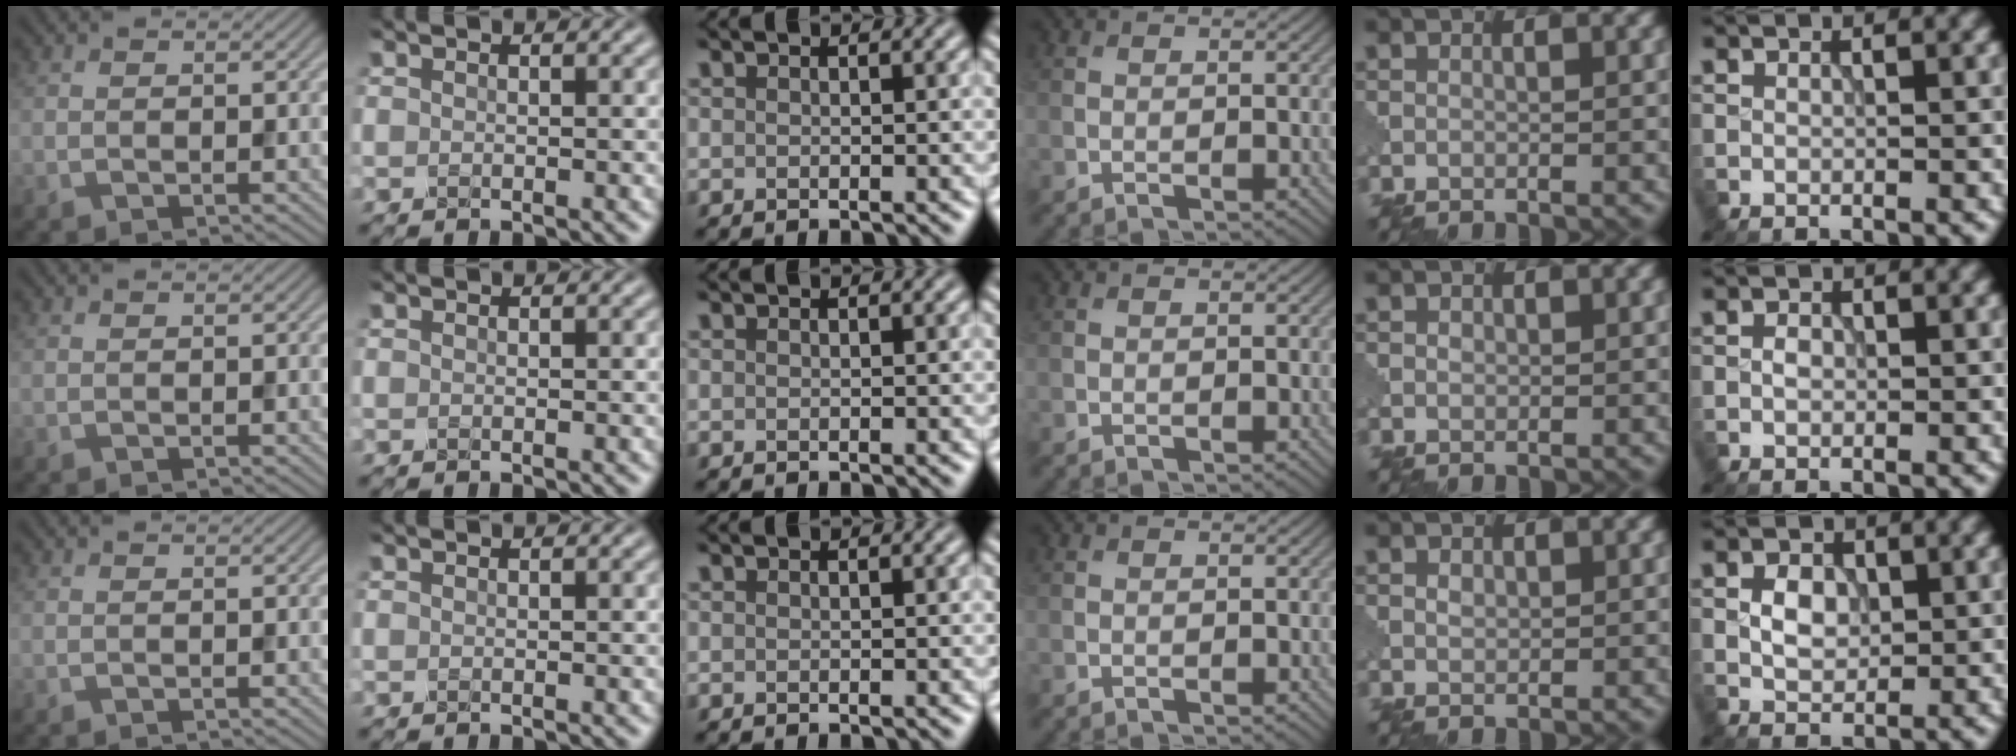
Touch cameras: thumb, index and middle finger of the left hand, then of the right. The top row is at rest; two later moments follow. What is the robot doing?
{"motion": "close", "object": "eyeshadow palette"}